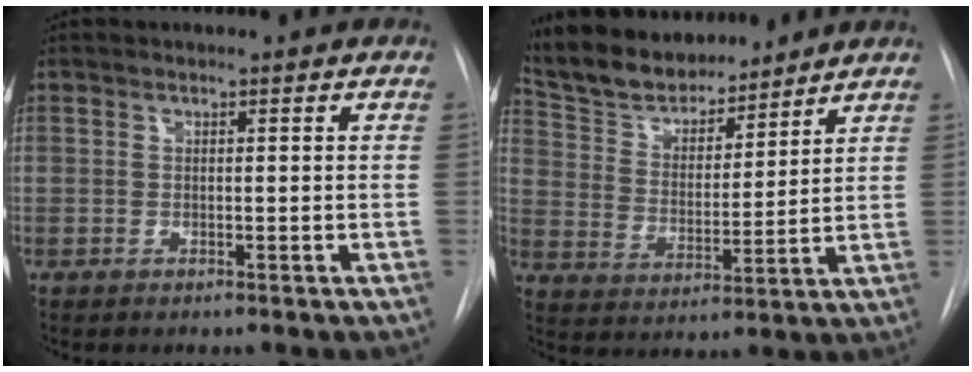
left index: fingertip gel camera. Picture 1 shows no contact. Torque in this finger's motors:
{"motor_torque": [-0.17, -0.62, -0.14, 0.01]}